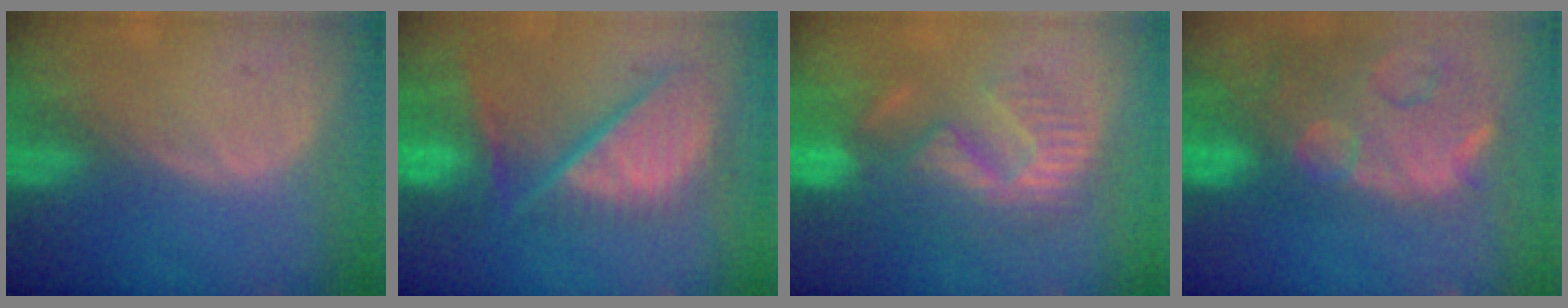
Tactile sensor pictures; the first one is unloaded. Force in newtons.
{"total": 12.4, "press": 10.2, "slide": 7.0}
{"total": 9.7, "press": 9.3, "slide": 3.0}
{"total": 14.9, "press": 12.0, "slide": 8.9}